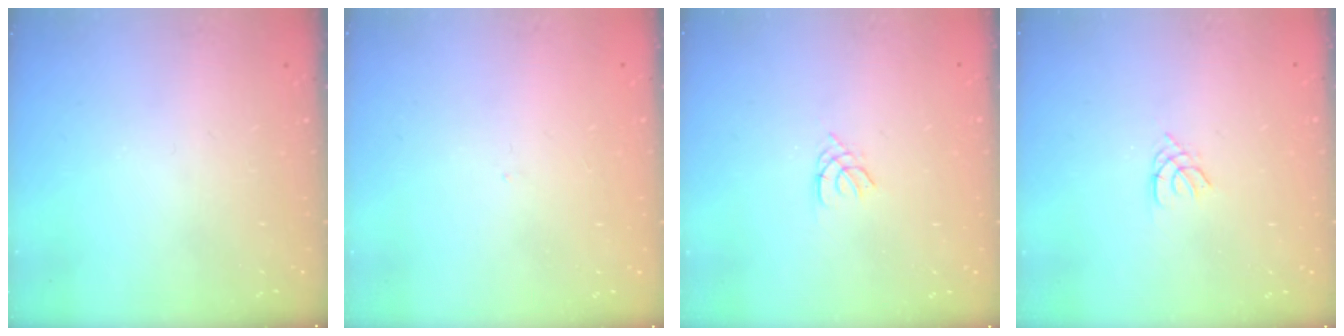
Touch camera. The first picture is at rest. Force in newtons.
{"total": 0.0}
{"total": 1.4, "press": 1.4, "slide": 0.3}
{"total": 1.4, "press": 1.4, "slide": 0.3}